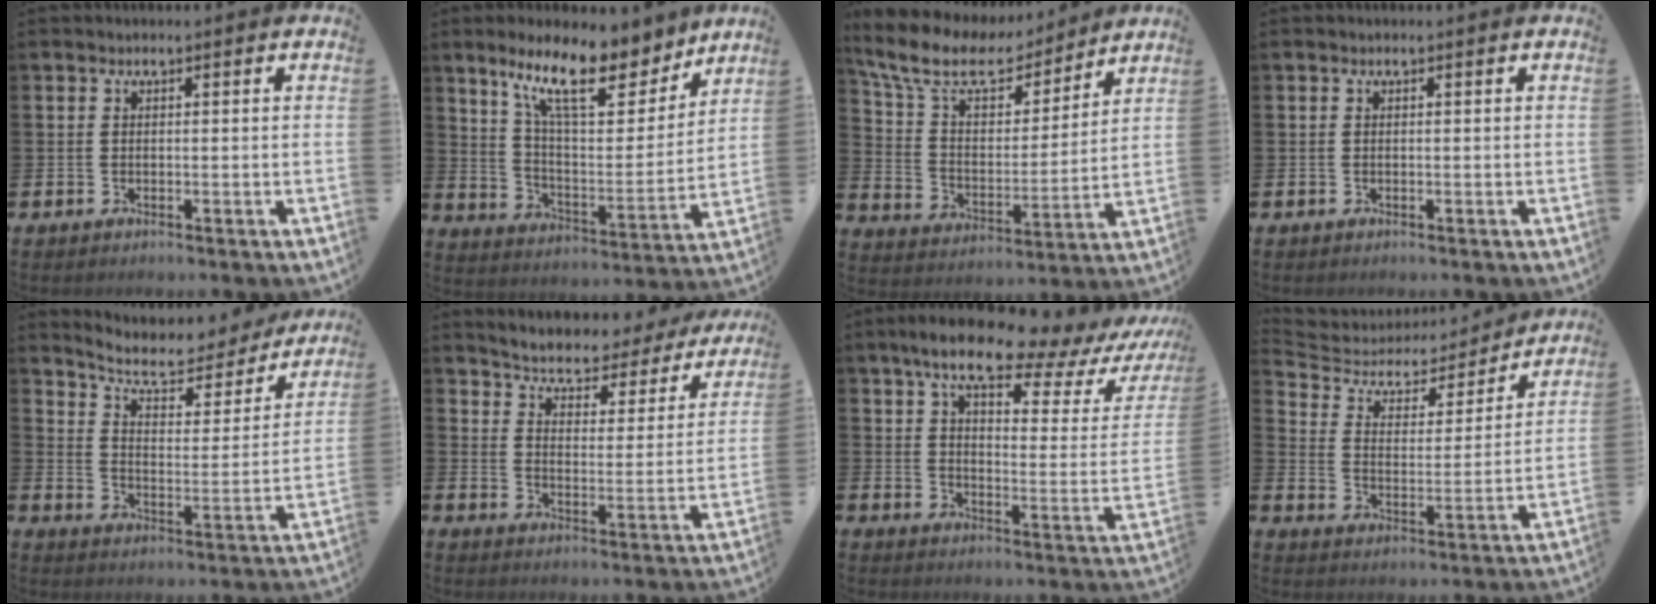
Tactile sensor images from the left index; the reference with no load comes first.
{"total": 13.4, "force": [10.3, 4.3, 7.5], "torque": [-0.160, -0.046, 0.181]}
{"total": 10.7, "force": [8.8, 4.6, 4.0], "torque": [-0.121, -0.050, 0.155]}
{"total": 0.0}
{"total": 7.4, "force": [6.6, 2.3, 2.5], "torque": [-0.072, -0.047, 0.108]}
{"total": 4.5, "force": [4.3, 1.3, 0.7], "torque": [-0.044, -0.036, 0.066]}
{"total": 10.8, "force": [8.6, 2.8, 5.8], "torque": [-0.123, -0.053, 0.140]}
{"total": 5.2, "force": [4.3, 2.7, 1.4], "torque": [-0.061, -0.033, 0.065]}